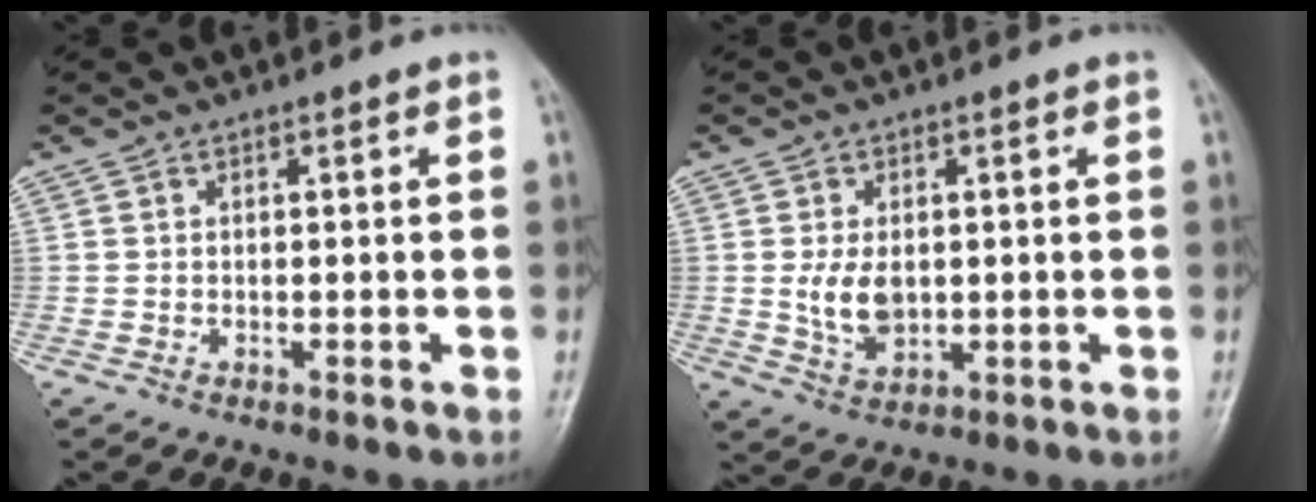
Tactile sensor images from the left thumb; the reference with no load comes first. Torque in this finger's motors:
{"motor_torque": [0.10, 0.78, 1.01, 0.20, 0.06]}